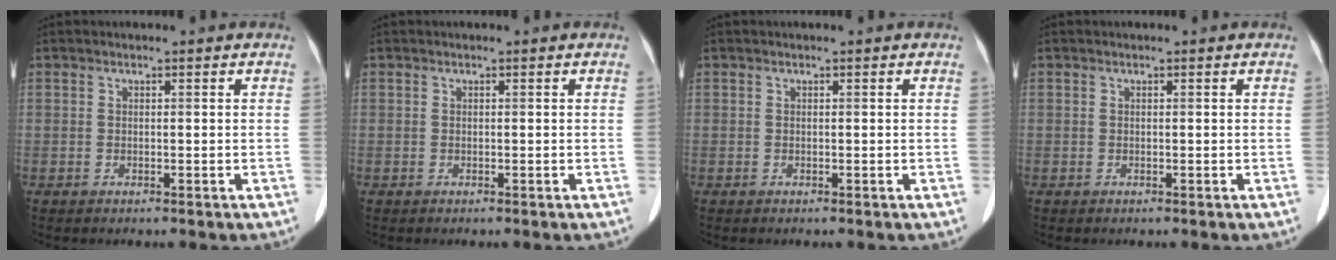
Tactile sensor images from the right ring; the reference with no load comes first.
{"total": 0.0}
{"total": 0.0}
{"total": 0.0}